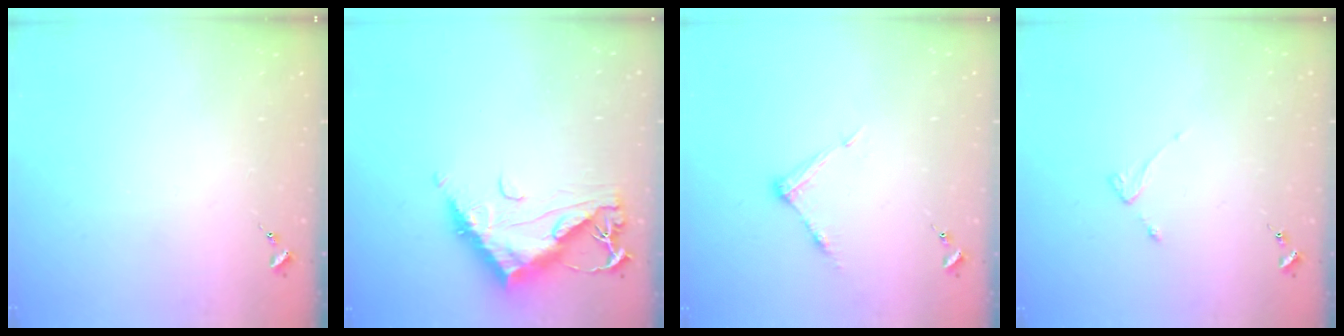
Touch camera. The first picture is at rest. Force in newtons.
{"total": 13.4, "press": 13.4, "slide": 1.2}
{"total": 6.8, "press": 6.7, "slide": 0.4}
{"total": 2.2, "press": 2.1, "slide": 0.4}